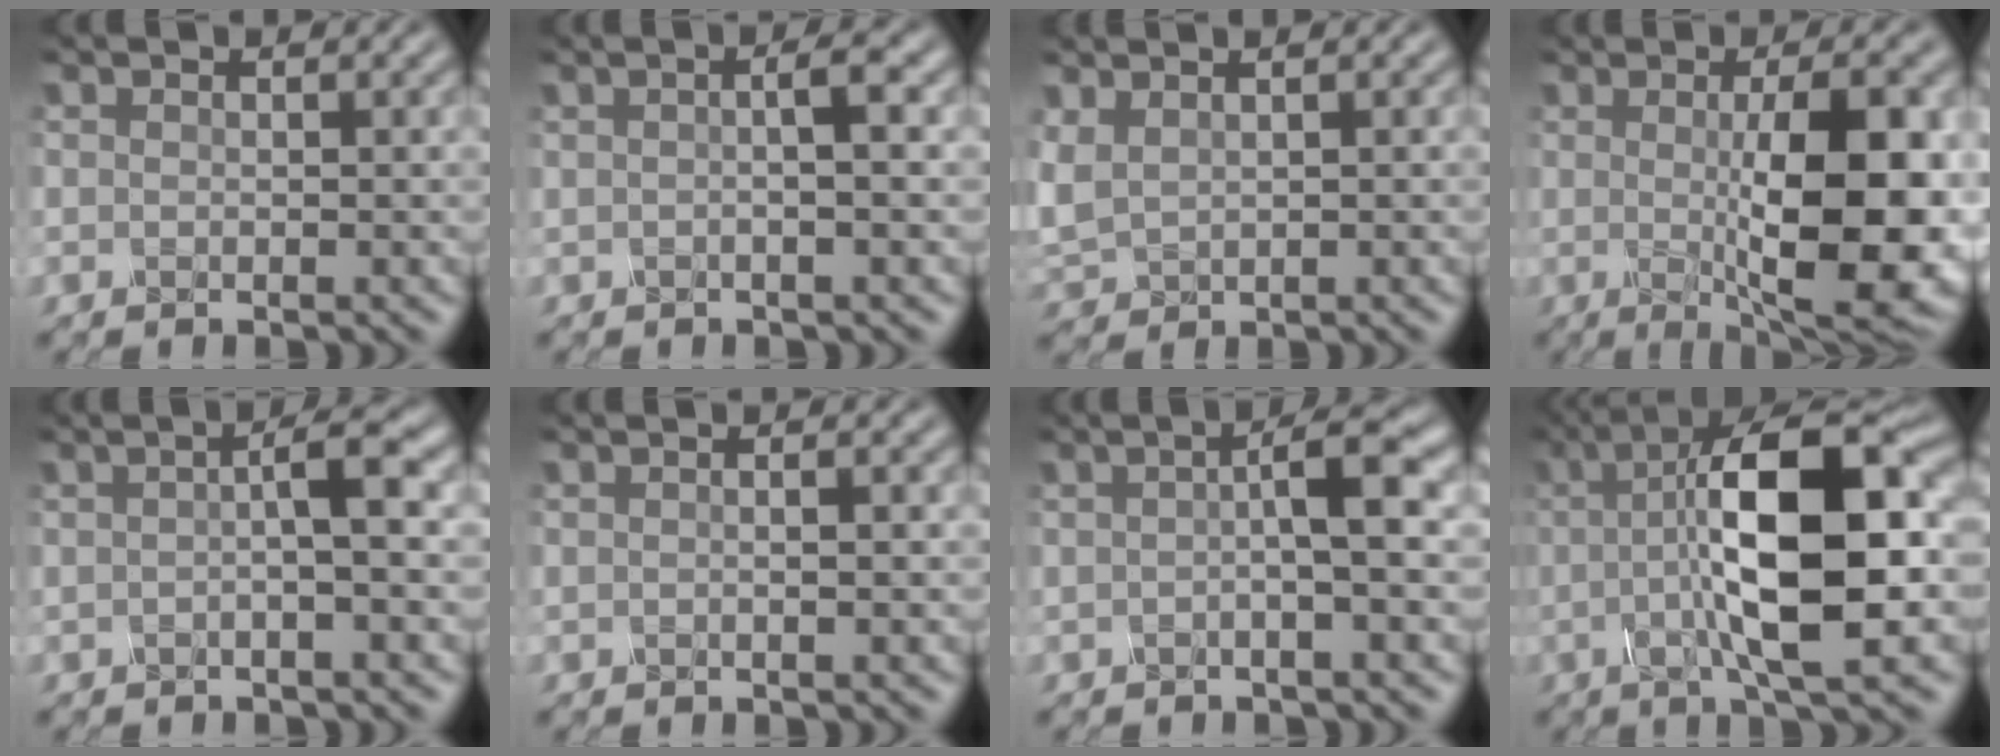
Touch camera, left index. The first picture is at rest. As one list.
[{"total": 2.7, "force": [0.2, 0.7, 2.6], "torque": [-0.028, 0.004, -0.005]}, {"total": 2.9, "force": [1.0, 1.9, 1.9], "torque": [-0.063, 0.003, 0.027]}, {"total": 11.3, "force": [-0.4, 3.0, 10.8], "torque": [-0.144, -0.010, 0.000]}, {"total": 3.4, "force": [0.2, 0.6, 3.3], "torque": [-0.048, 0.007, -0.003]}, {"total": 1.8, "force": [0.4, 0.7, 1.6], "torque": [-0.009, -0.001, -0.006]}, {"total": 4.0, "force": [0.2, 0.7, 3.9], "torque": [-0.055, 0.007, -0.002]}, {"total": 12.6, "force": [0.7, 3.7, 12.0], "torque": [-0.193, 0.013, 0.007]}]